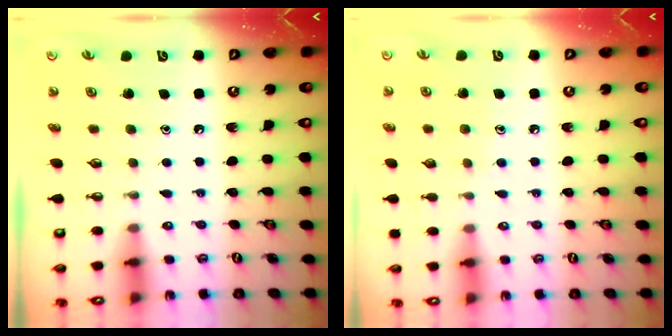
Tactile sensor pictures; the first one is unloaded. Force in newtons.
{"total": 4.4, "press": 4.3, "slide": 0.6}